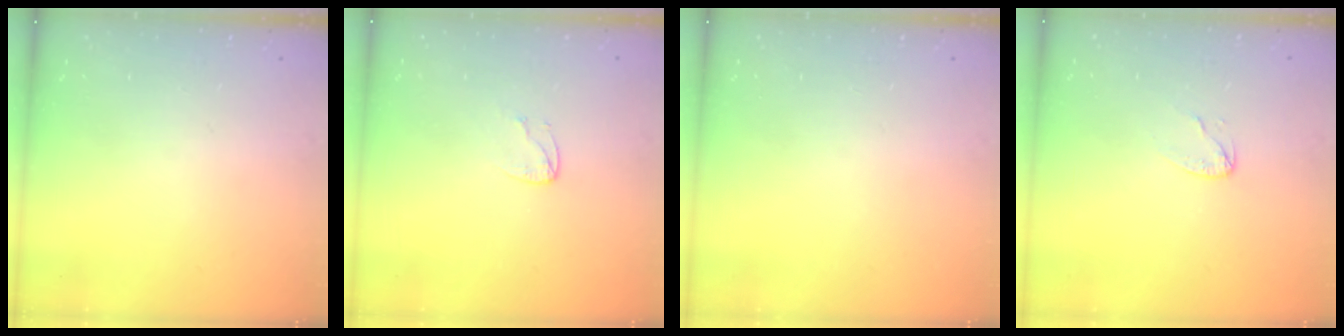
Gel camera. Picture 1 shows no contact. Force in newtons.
{"total": 4.0, "press": 4.0, "slide": 0.4}
{"total": 0.0}
{"total": 3.2, "press": 3.2, "slide": 0.3}